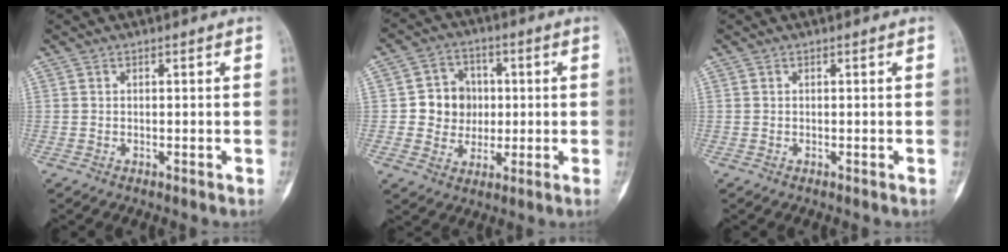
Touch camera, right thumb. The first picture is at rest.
{"total": 8.6, "force": [0.3, 8.0, 3.3], "torque": [-0.010, 0.010, 0.002]}
{"total": 0.0}